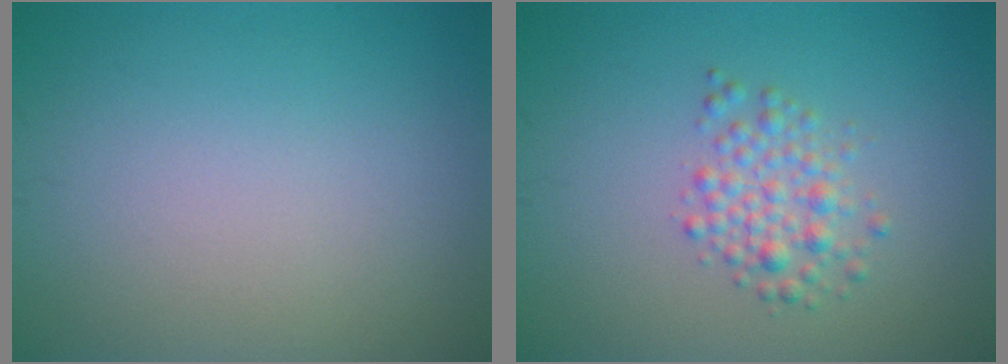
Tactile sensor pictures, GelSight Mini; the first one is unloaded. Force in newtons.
{"total": 2.6, "press": 2.5, "slide": 0.0}